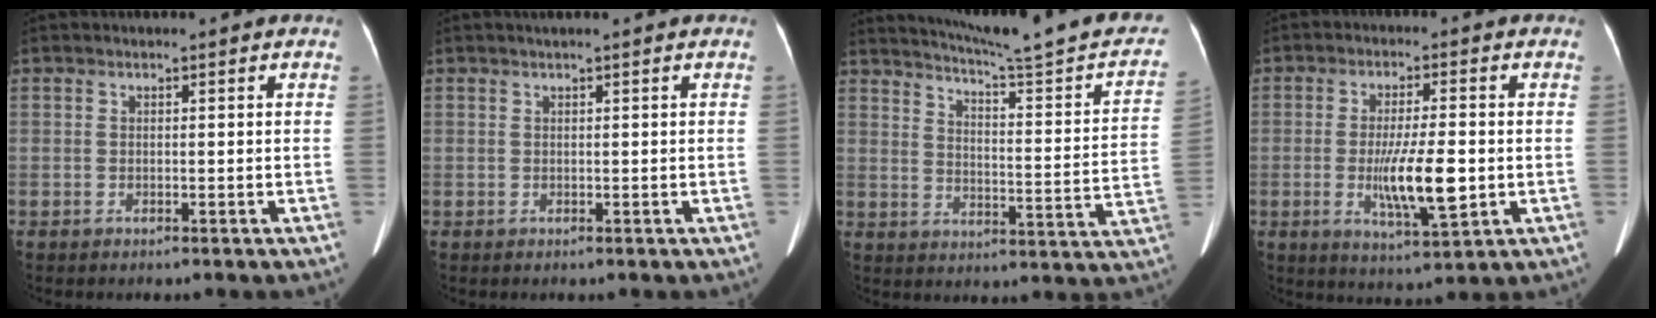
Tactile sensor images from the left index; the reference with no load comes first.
{"total": 1.0, "force": [0.8, -0.2, 0.6], "torque": [-0.013, 0.011, 0.019]}
{"total": 22.8, "force": [20.1, 0.5, 10.7], "torque": [-0.149, -0.056, 0.249]}
{"total": 9.2, "force": [-1.5, 1.4, 9.0], "torque": [-0.162, -0.019, -0.024]}